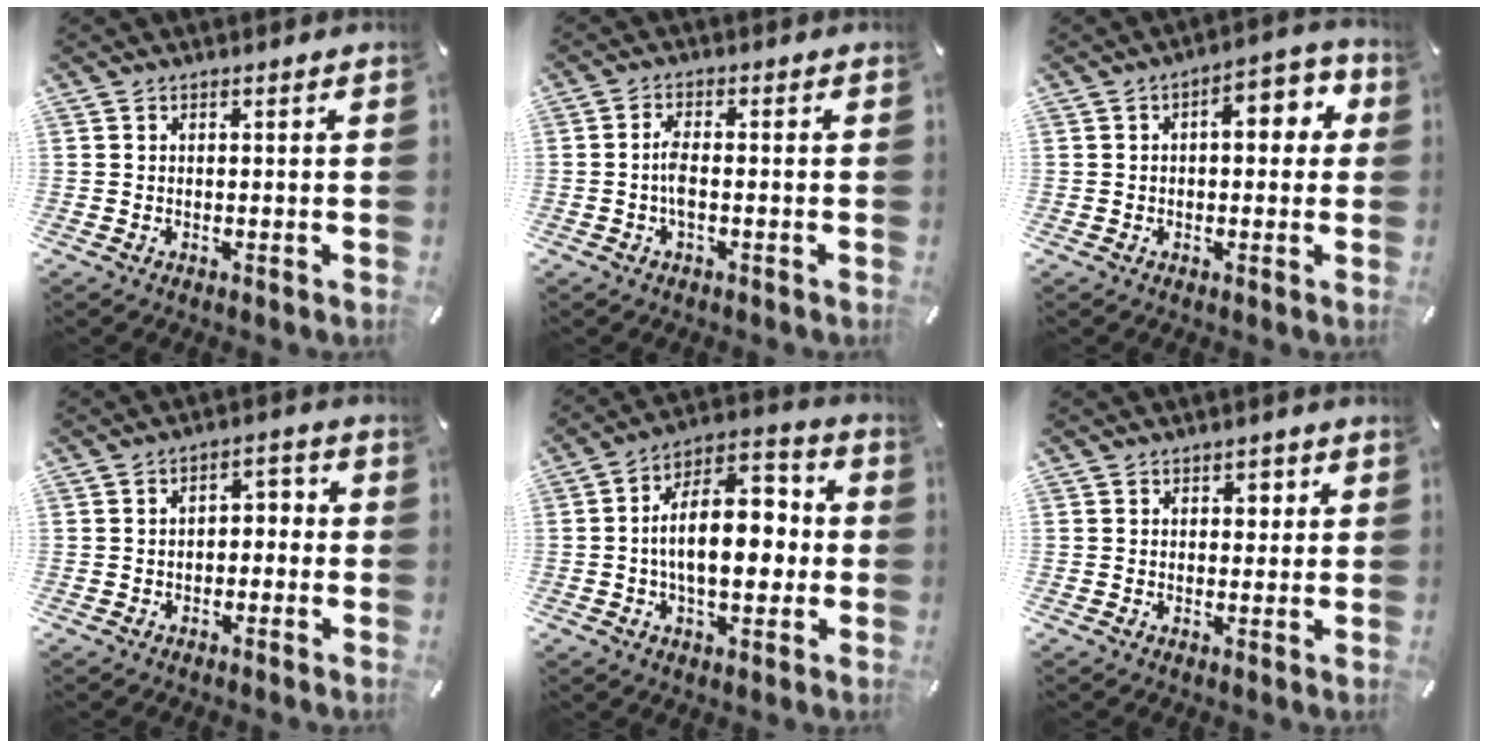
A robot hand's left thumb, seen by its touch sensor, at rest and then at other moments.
{"total": 3.8, "force": [-0.8, 1.3, 3.5], "torque": [-0.070, 0.004, -0.016]}
{"total": 7.7, "force": [1.2, 4.1, 6.4], "torque": [-0.077, 0.000, 0.007]}
{"total": 3.6, "force": [-1.5, 2.5, 2.1], "torque": [-0.031, 0.015, -0.035]}
{"total": 16.2, "force": [-0.9, 9.4, 13.2], "torque": [-0.198, 0.006, -0.019]}
{"total": 2.3, "force": [0.6, 1.8, 1.2], "torque": [-0.003, -0.002, 0.001]}